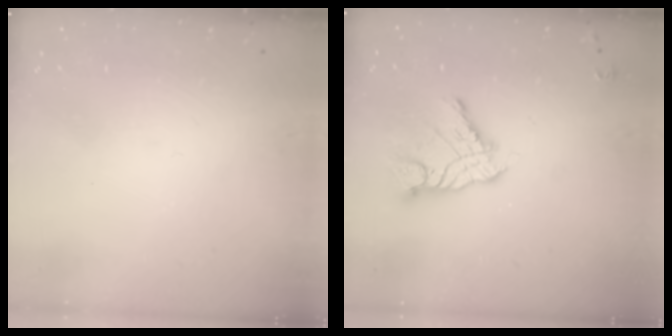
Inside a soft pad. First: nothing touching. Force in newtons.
{"total": 10.8, "press": 10.8, "slide": 1.0}